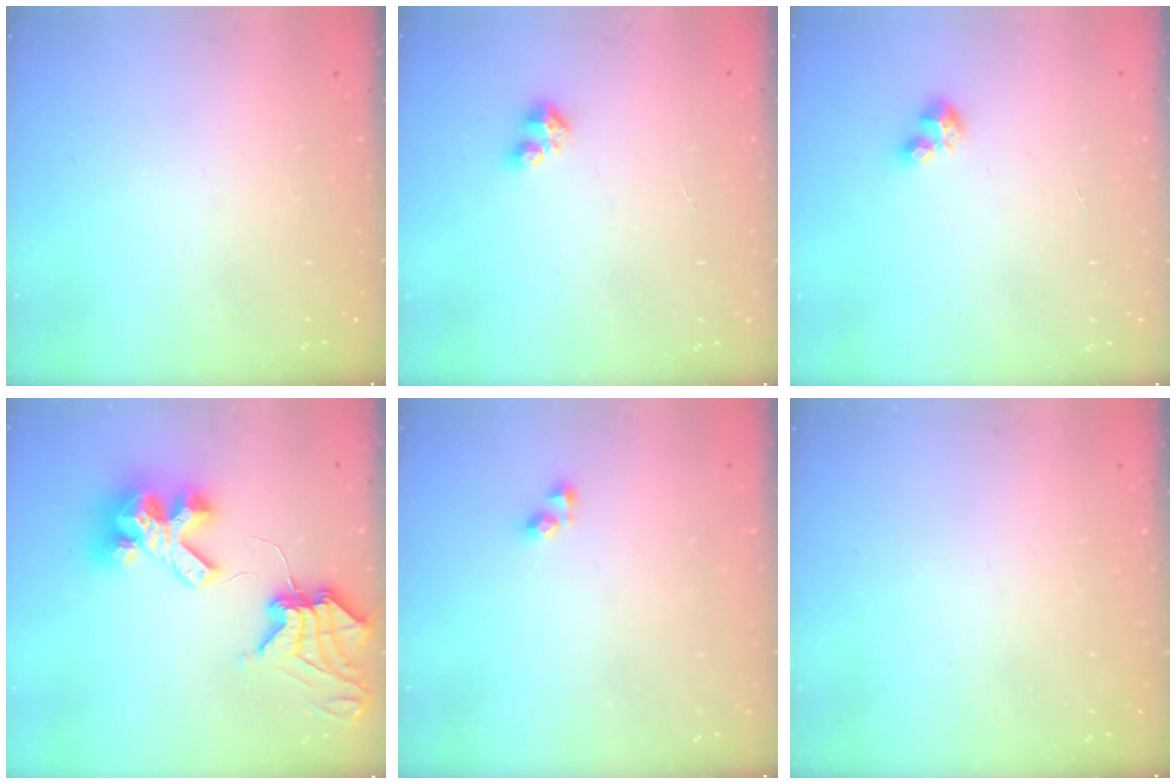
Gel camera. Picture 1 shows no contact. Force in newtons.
{"total": 2.7, "press": 2.7, "slide": 0.3}
{"total": 2.8, "press": 2.8, "slide": 0.2}
{"total": 12.0, "press": 11.9, "slide": 1.3}
{"total": 3.7, "press": 3.7, "slide": 0.1}
{"total": 0.0}